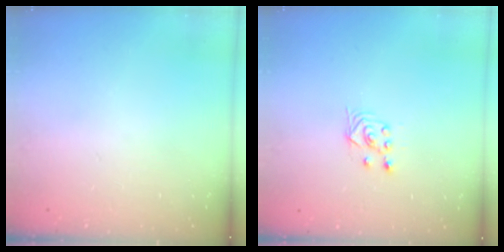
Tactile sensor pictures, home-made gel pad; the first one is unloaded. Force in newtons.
{"total": 2.9, "press": 2.5, "slide": 1.4}